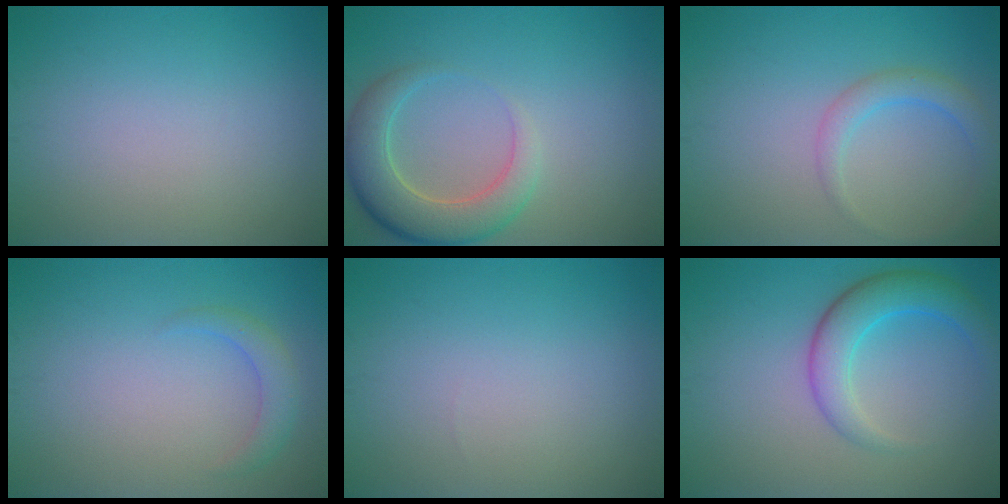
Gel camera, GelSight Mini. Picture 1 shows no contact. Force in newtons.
{"total": 5.3, "press": 5.3, "slide": 0.6}
{"total": 2.4, "press": 2.4, "slide": 0.1}
{"total": 1.9, "press": 1.9, "slide": 0.0}
{"total": 0.0}
{"total": 4.5, "press": 4.5, "slide": 0.3}